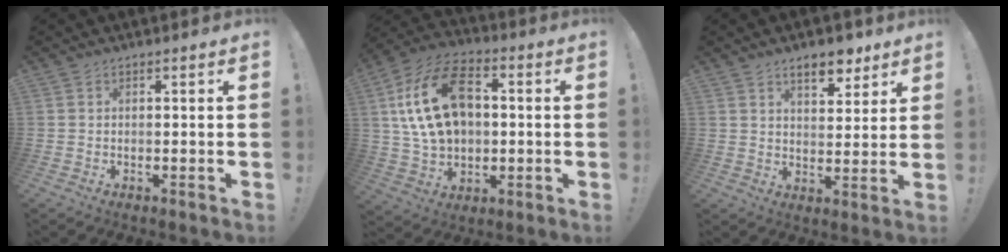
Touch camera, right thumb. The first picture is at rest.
{"total": 20.7, "force": [3.1, 14.5, 14.5], "torque": [-0.246, 0.007, 0.061]}
{"total": 8.5, "force": [5.9, 3.8, 4.9], "torque": [-0.053, -0.031, 0.101]}